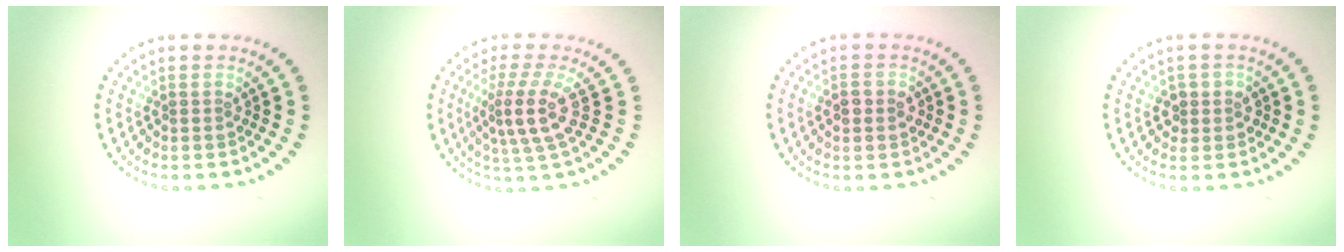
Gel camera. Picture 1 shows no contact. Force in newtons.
{"total": 3.5, "press": 2.7, "slide": 2.2}
{"total": 1.5, "press": 1.5, "slide": 0.1}
{"total": 2.0, "press": 1.8, "slide": 0.9}